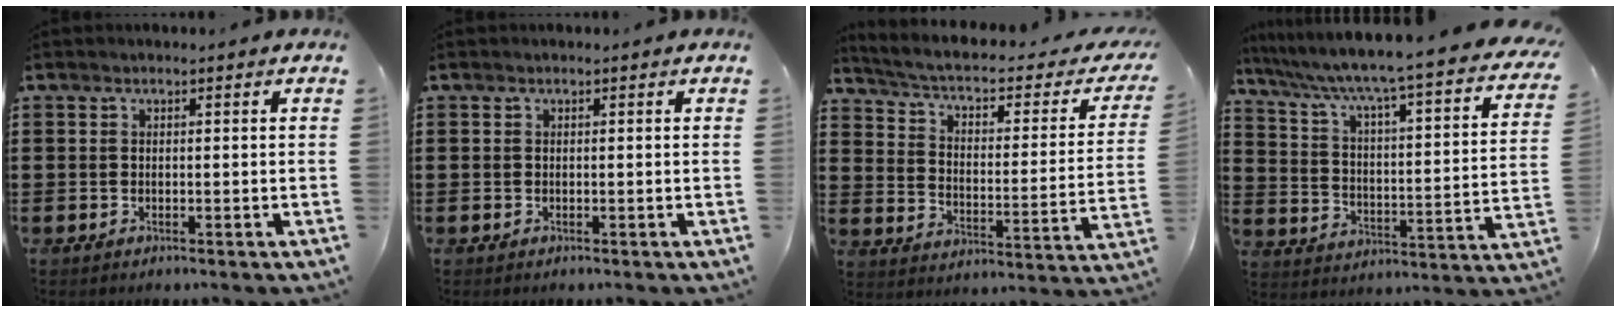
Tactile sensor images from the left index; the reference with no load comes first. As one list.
[{"total": 0.0}, {"total": 3.9, "force": [2.6, 0.8, 2.8], "torque": [-0.070, -0.028, 0.034]}, {"total": 4.7, "force": [3.6, -0.5, 3.0], "torque": [-0.077, -0.047, 0.045]}]